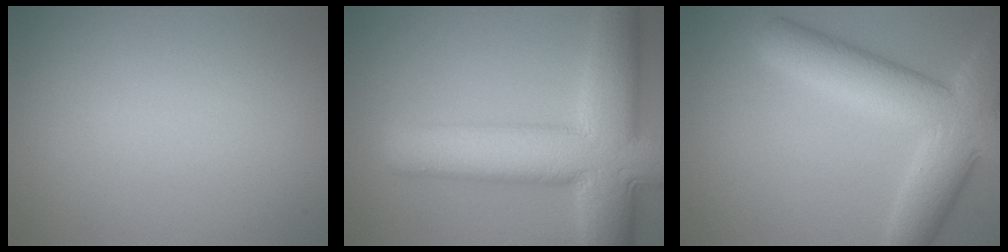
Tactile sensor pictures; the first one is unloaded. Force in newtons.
{"total": 11.9, "press": 11.9, "slide": 0.3}
{"total": 9.0, "press": 8.9, "slide": 0.3}